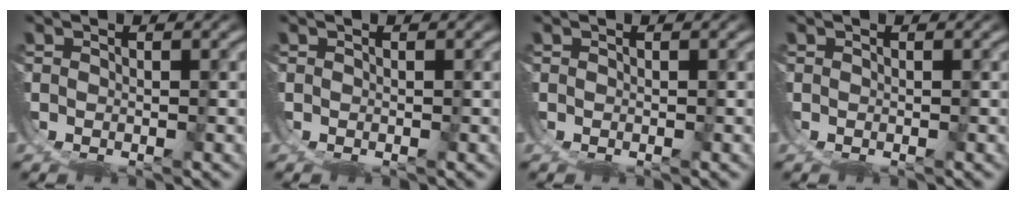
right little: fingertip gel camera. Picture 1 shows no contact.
{"total": 0.0}
{"total": 0.0}
{"total": 0.0}